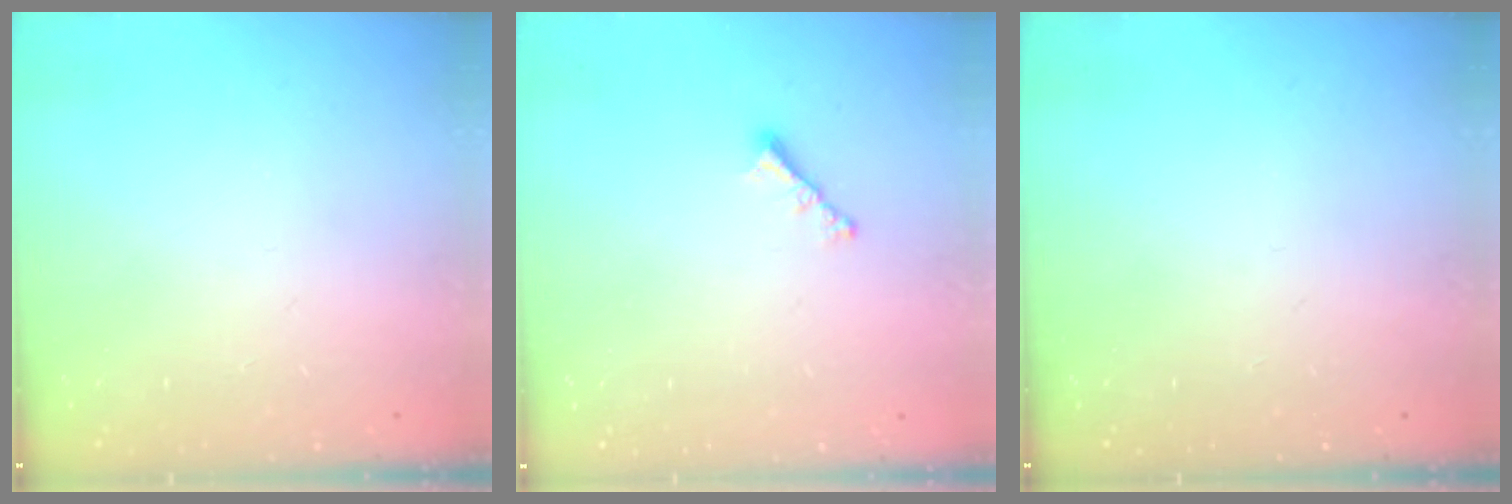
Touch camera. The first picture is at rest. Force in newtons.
{"total": 2.2, "press": 2.2, "slide": 0.5}
{"total": 0.0}